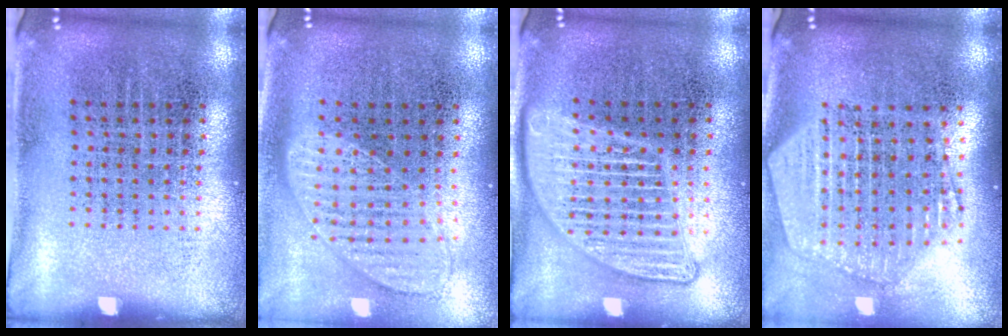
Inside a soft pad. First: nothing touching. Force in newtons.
{"total": 1.0, "press": 1.0, "slide": 0.2}
{"total": 3.0, "press": 2.9, "slide": 0.3}
{"total": 2.4, "press": 2.1, "slide": 1.3}